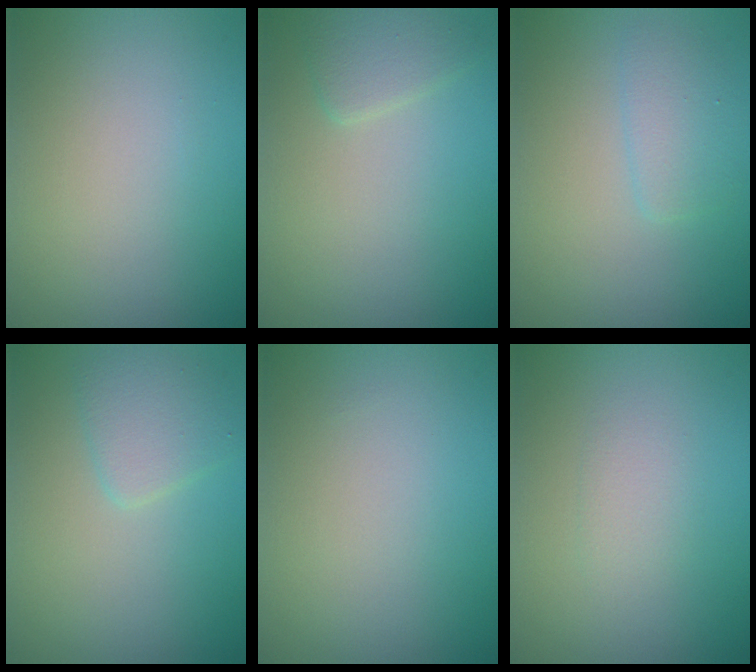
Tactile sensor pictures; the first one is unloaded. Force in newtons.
{"total": 1.8, "press": 1.8, "slide": 0.1}
{"total": 1.9, "press": 1.9, "slide": 0.1}
{"total": 2.3, "press": 2.3, "slide": 0.1}
{"total": 0.0}
{"total": 1.2, "press": 1.2, "slide": 0.3}